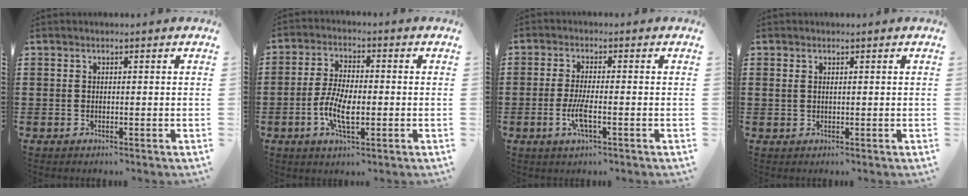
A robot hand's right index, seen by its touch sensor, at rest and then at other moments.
{"total": 6.9, "force": [-1.9, 2.8, 6.0], "torque": [-0.136, -0.005, -0.040]}
{"total": 4.1, "force": [-1.5, 0.7, 3.8], "torque": [-0.084, -0.007, -0.033]}
{"total": 0.7, "force": [0.2, 0.5, 0.4], "torque": [-0.010, 0.003, 0.004]}